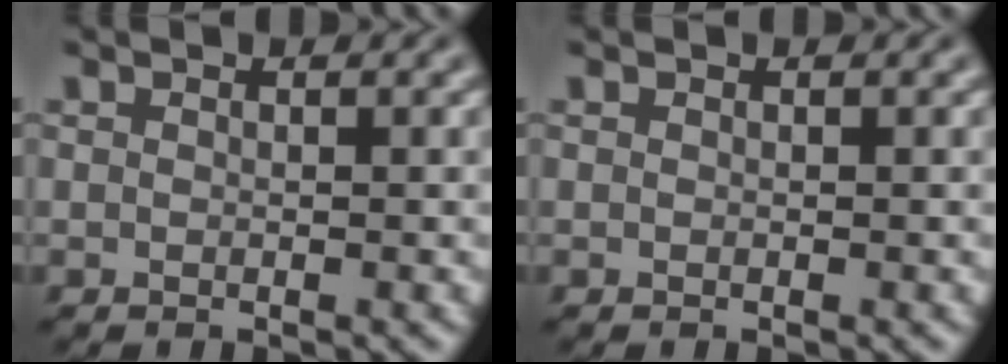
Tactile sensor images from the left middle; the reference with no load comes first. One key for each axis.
{"total": 0.0}